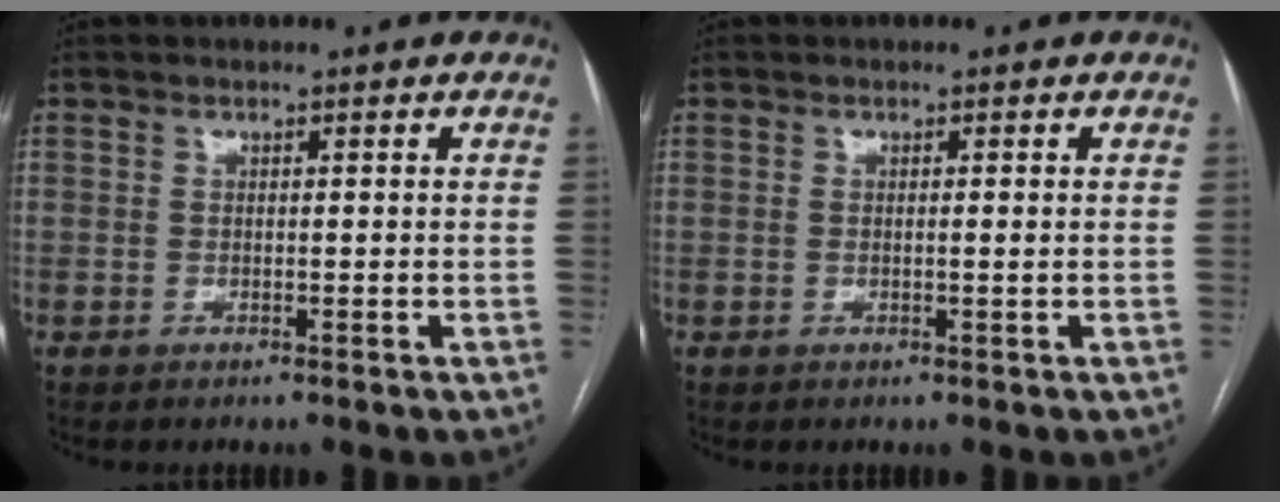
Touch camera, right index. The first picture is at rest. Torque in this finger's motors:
{"motor_torque": [0.10, 0.16, -0.08, 0.00]}